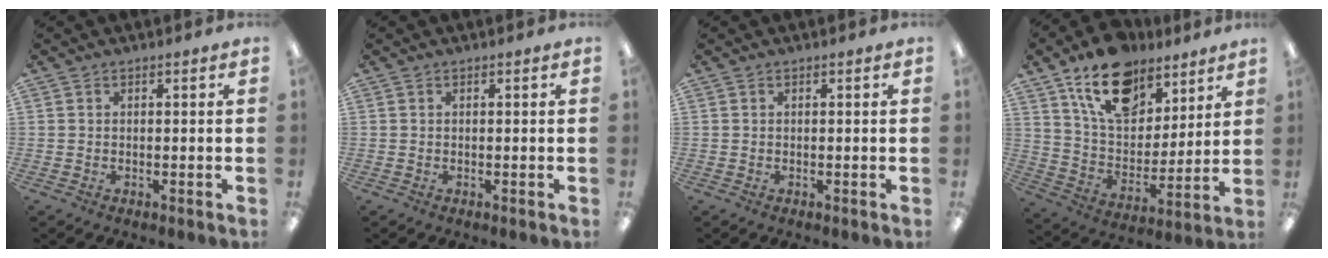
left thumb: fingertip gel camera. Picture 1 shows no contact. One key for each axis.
{"total": 0.0}
{"total": 0.0}
{"total": 17.8, "fx": 11.9, "fy": 10.1, "fz": 8.6, "tx": -0.144, "ty": -0.058, "tz": 0.216}